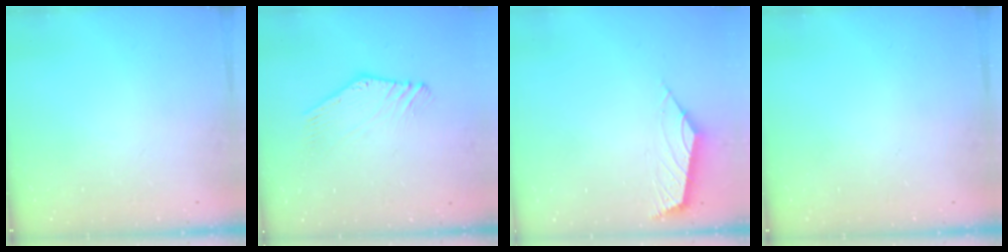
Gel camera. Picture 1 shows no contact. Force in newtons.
{"total": 1.5, "press": 1.4, "slide": 0.2}
{"total": 2.6, "press": 2.5, "slide": 0.6}
{"total": 0.0}